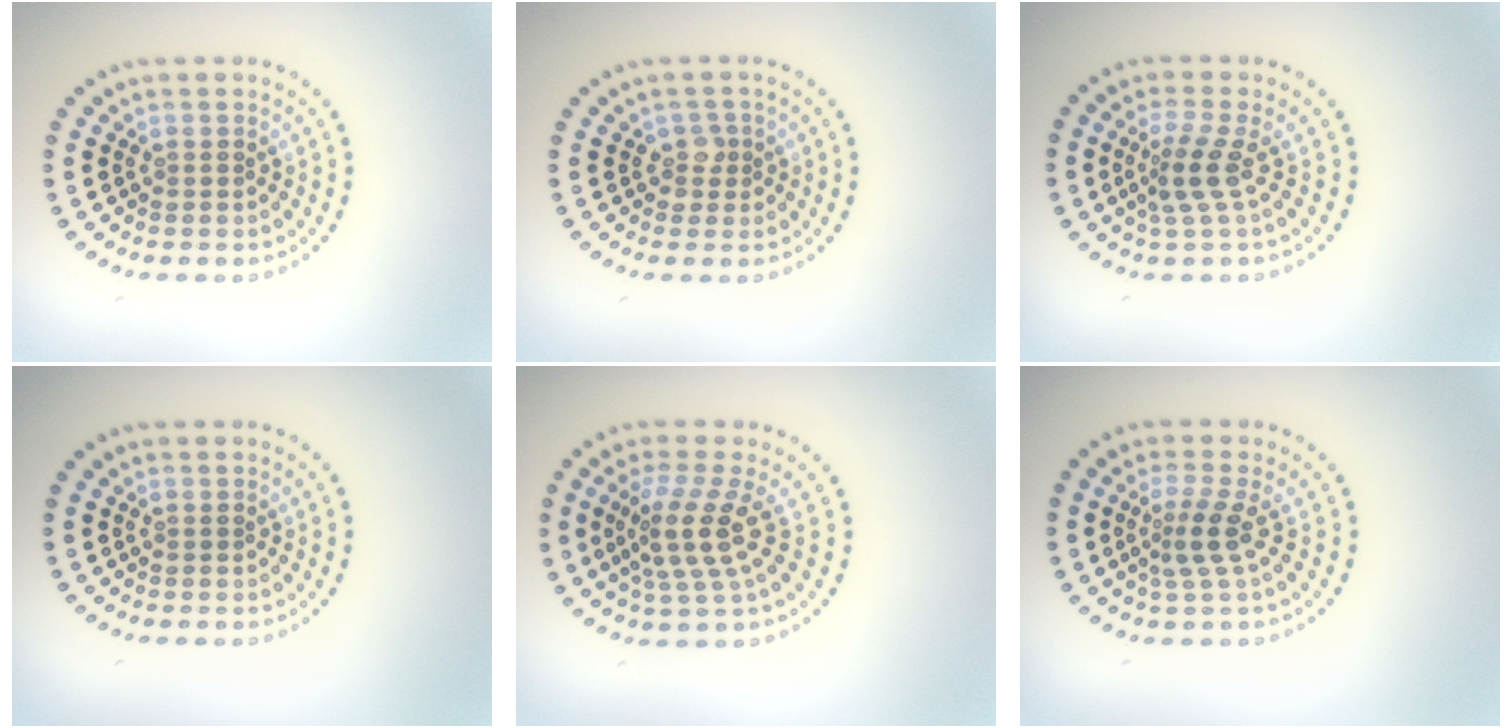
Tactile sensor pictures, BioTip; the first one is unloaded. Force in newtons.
{"total": 1.6, "press": 1.3, "slide": 0.9}
{"total": 2.6, "press": 1.9, "slide": 1.8}
{"total": 0.0}
{"total": 4.0, "press": 3.1, "slide": 2.6}
{"total": 2.4, "press": 1.7, "slide": 1.7}